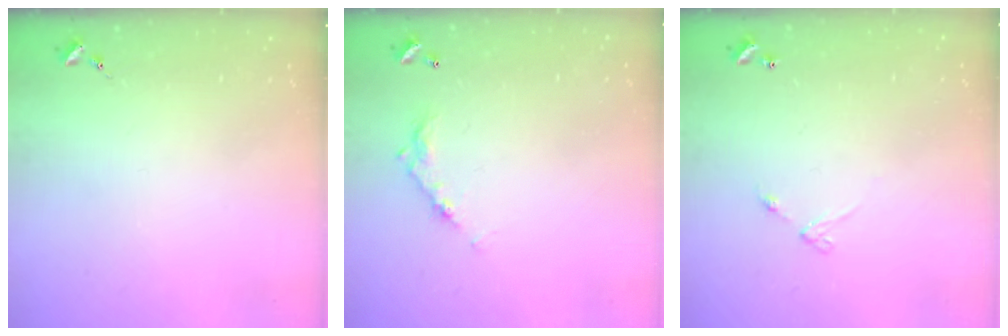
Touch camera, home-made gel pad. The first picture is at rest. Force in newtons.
{"total": 8.4, "press": 8.4, "slide": 0.4}
{"total": 4.6, "press": 4.6, "slide": 0.5}